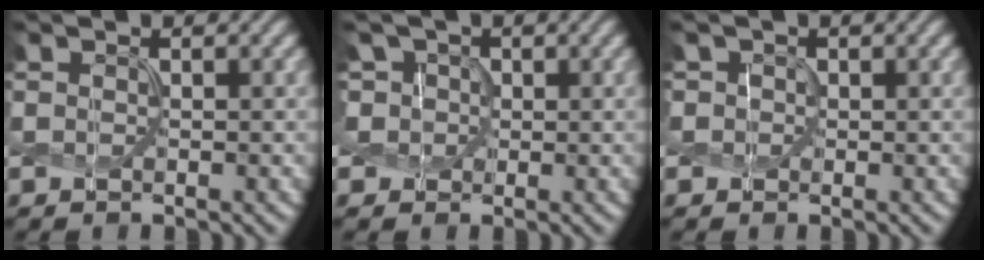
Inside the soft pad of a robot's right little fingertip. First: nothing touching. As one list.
[{"total": 4.5, "force": [1.5, 3.8, 2.0], "torque": [-0.047, 0.017, 0.016]}, {"total": 1.0, "force": [0.1, 1.0, 0.0], "torque": [0.003, -0.002, 0.002]}]